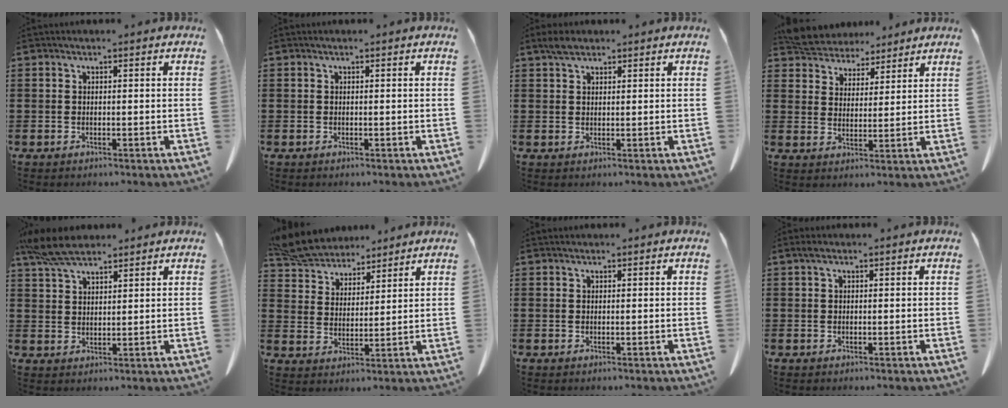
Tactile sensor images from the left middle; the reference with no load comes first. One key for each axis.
{"total": 0.0}
{"total": 2.4, "fx": 1.8, "fy": 1.0, "fz": 1.2, "tx": -0.030, "ty": 0.004, "tz": 0.034}
{"total": 5.6, "fx": 5.3, "fy": 1.7, "fz": 0.2, "tx": -0.032, "ty": -0.018, "tz": 0.100}
{"total": 7.3, "fx": 5.7, "fy": 2.3, "fz": 3.9, "tx": -0.091, "ty": -0.004, "tz": 0.109}
{"total": 7.9, "fx": 7.3, "fy": 2.6, "fz": 1.8, "tx": -0.070, "ty": -0.025, "tz": 0.139}
{"total": 0.0}
{"total": 0.8, "fx": 0.3, "fy": 0.4, "fz": 0.5, "tx": -0.014, "ty": 0.002, "tz": 0.006}